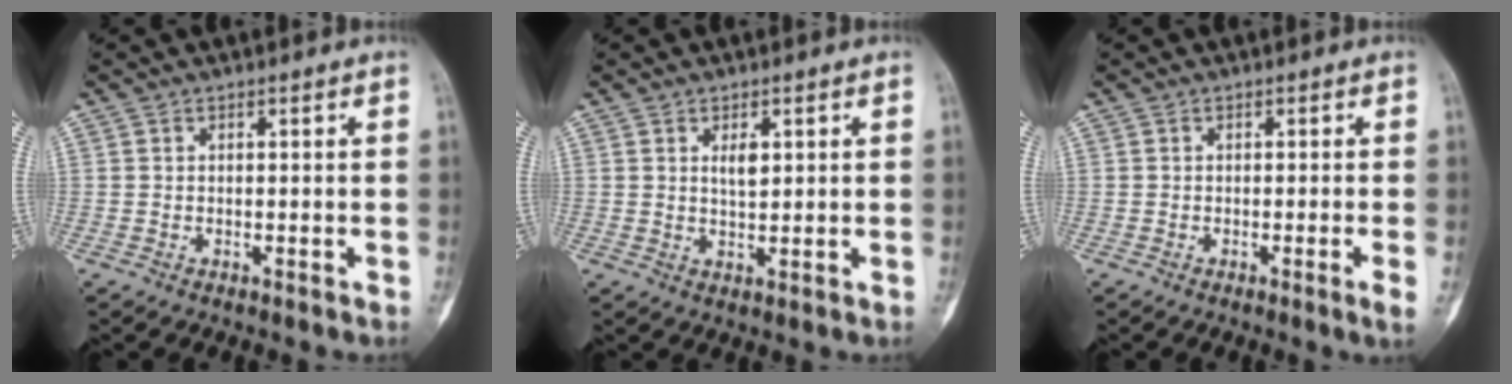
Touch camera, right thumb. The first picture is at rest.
{"total": 3.0, "force": [1.1, 1.4, 2.4], "torque": [-0.035, -0.008, 0.020]}
{"total": 2.0, "force": [-0.7, -0.4, 1.9], "torque": [-0.035, -0.006, -0.008]}